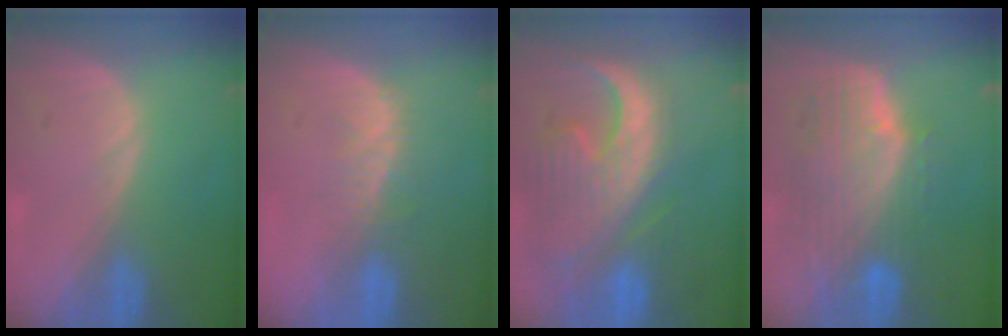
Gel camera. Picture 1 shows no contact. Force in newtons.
{"total": 3.4, "press": 3.0, "slide": 1.6}
{"total": 13.5, "press": 11.5, "slide": 7.0}
{"total": 9.9, "press": 8.8, "slide": 4.5}